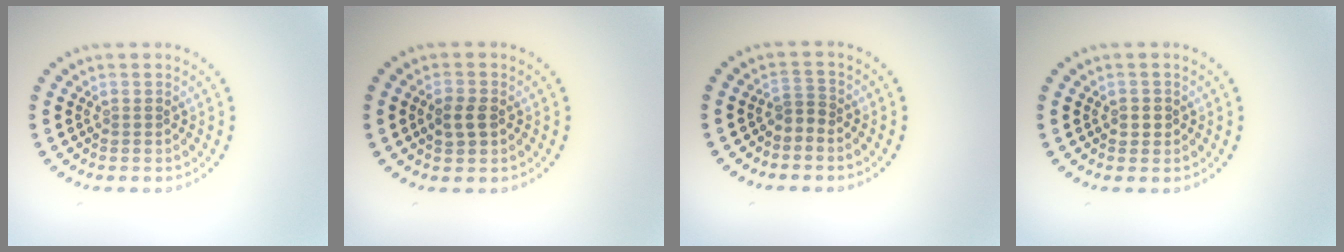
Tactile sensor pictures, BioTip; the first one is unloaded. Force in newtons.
{"total": 2.1, "press": 2.1, "slide": 0.3}
{"total": 1.4, "press": 0.9, "slide": 1.0}
{"total": 1.1, "press": 1.1, "slide": 0.4}